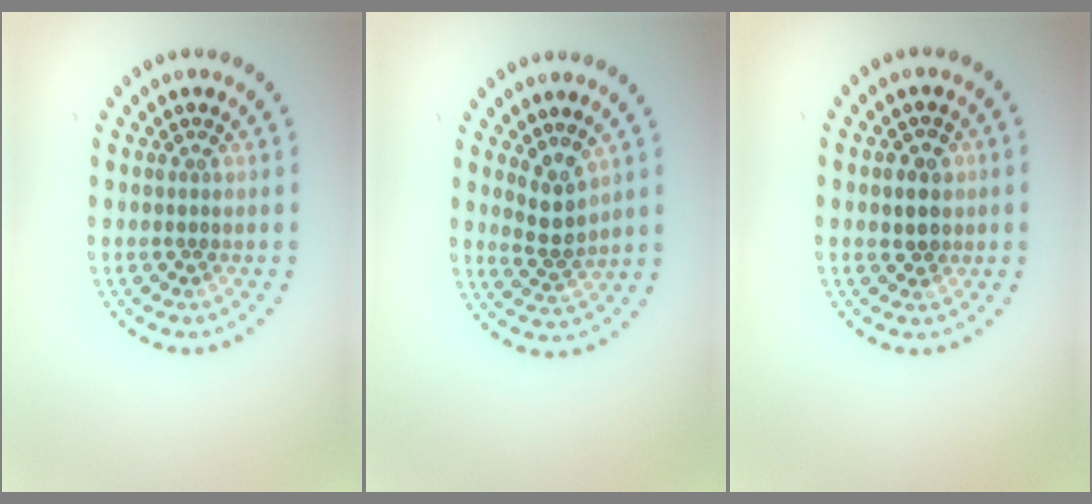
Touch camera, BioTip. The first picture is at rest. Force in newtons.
{"total": 2.1, "press": 1.6, "slide": 1.4}
{"total": 2.1, "press": 2.0, "slide": 0.6}